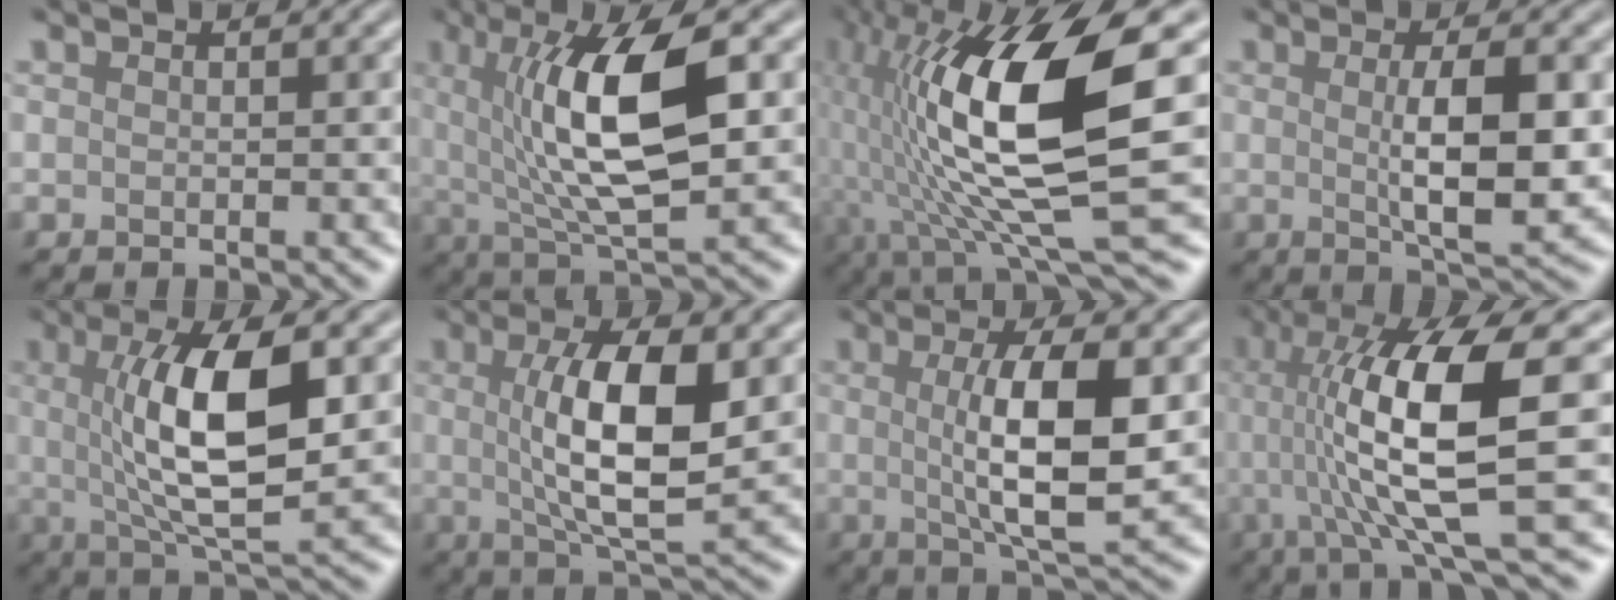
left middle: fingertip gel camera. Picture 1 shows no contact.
{"total": 10.1, "force": [1.6, 3.2, 9.5], "torque": [-0.159, 0.001, 0.027]}
{"total": 14.6, "force": [0.3, 4.0, 14.1], "torque": [-0.263, 0.000, 0.008]}
{"total": 6.3, "force": [0.2, 1.5, 6.1], "torque": [-0.097, -0.003, 0.007]}
{"total": 9.3, "force": [1.3, 2.7, 8.8], "torque": [-0.144, -0.002, 0.025]}
{"total": 8.6, "force": [1.0, 2.6, 8.2], "torque": [-0.139, -0.005, 0.019]}
{"total": 7.9, "force": [0.5, 2.1, 7.6], "torque": [-0.124, -0.006, 0.010]}
{"total": 11.9, "force": [0.7, 2.5, 11.6], "torque": [-0.194, 0.001, 0.016]}